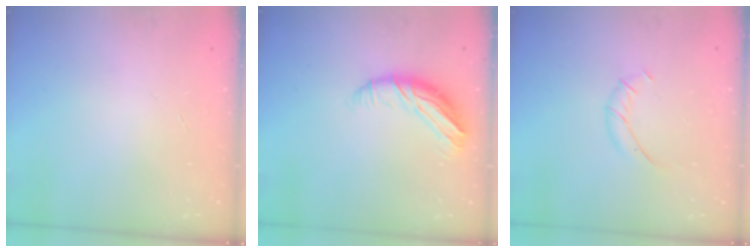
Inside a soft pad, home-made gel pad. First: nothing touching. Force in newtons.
{"total": 10.8, "press": 10.7, "slide": 0.7}
{"total": 6.4, "press": 6.2, "slide": 1.7}